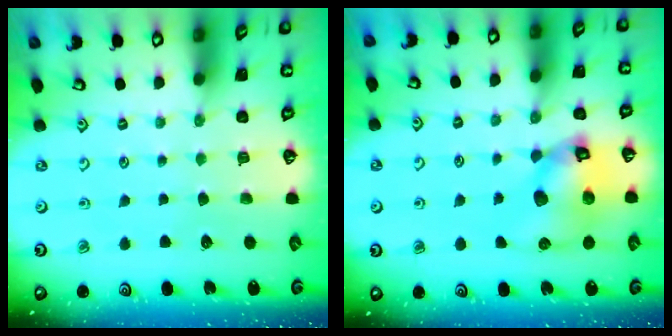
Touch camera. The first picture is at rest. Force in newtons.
{"total": 11.8, "press": 11.7, "slide": 1.7}